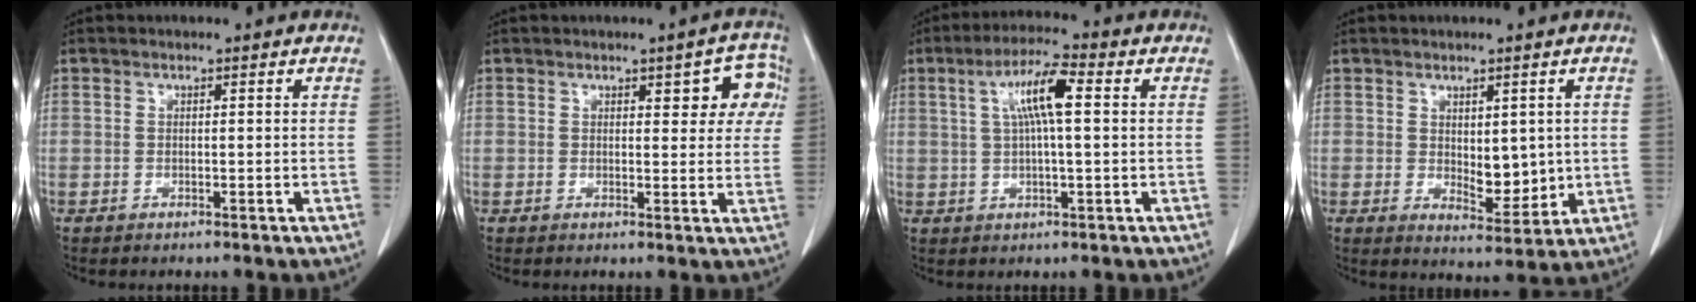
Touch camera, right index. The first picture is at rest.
{"total": 5.9, "force": [2.3, 2.4, 4.9], "torque": [-0.040, 0.014, 0.022]}
{"total": 7.9, "force": [1.9, 0.8, 7.6], "torque": [-0.144, 0.015, 0.031]}
{"total": 5.8, "force": [0.4, 2.8, 5.0], "torque": [-0.071, -0.011, 0.018]}